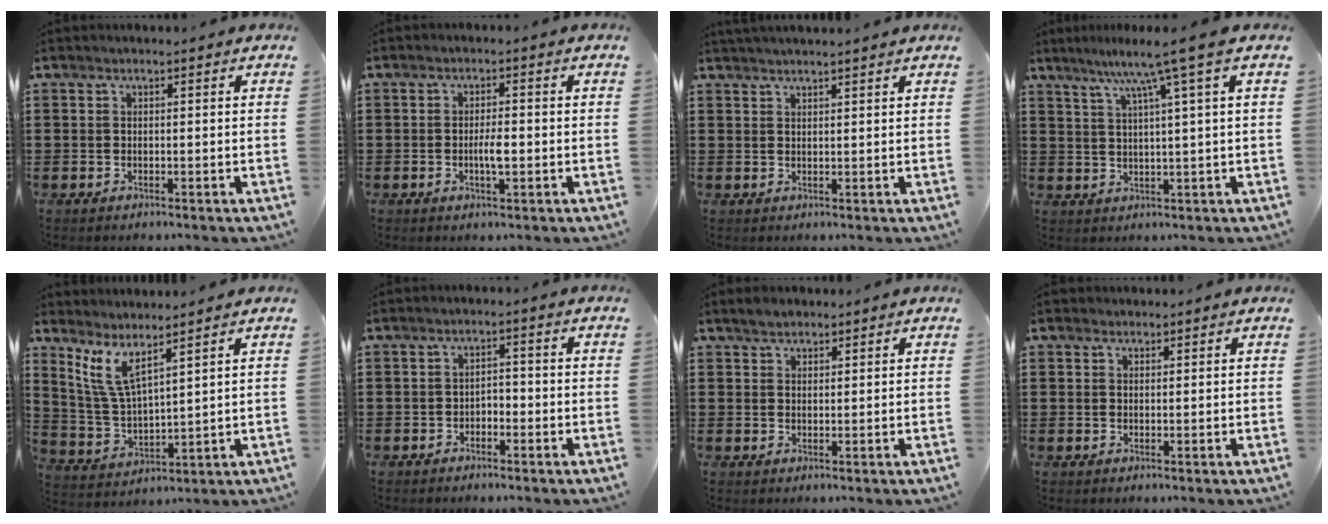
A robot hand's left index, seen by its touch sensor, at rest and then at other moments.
{"total": 3.2, "force": [-0.5, 0.9, 3.0], "torque": [-0.055, 0.004, -0.010]}
{"total": 1.4, "force": [1.4, -0.1, 0.2], "torque": [-0.008, 0.001, 0.027]}
{"total": 6.9, "force": [3.9, -1.0, 5.6], "torque": [-0.121, -0.006, 0.061]}
{"total": 6.7, "force": [4.7, 1.3, 4.5], "torque": [-0.113, -0.020, 0.082]}
{"total": 1.8, "force": [-1.6, 0.7, 0.4], "torque": [-0.014, 0.003, -0.037]}
{"total": 1.9, "force": [1.7, 0.8, 0.1], "torque": [-0.006, 0.005, 0.034]}
{"total": 1.2, "force": [1.1, 0.6, 0.1], "torque": [-0.004, 0.004, 0.021]}